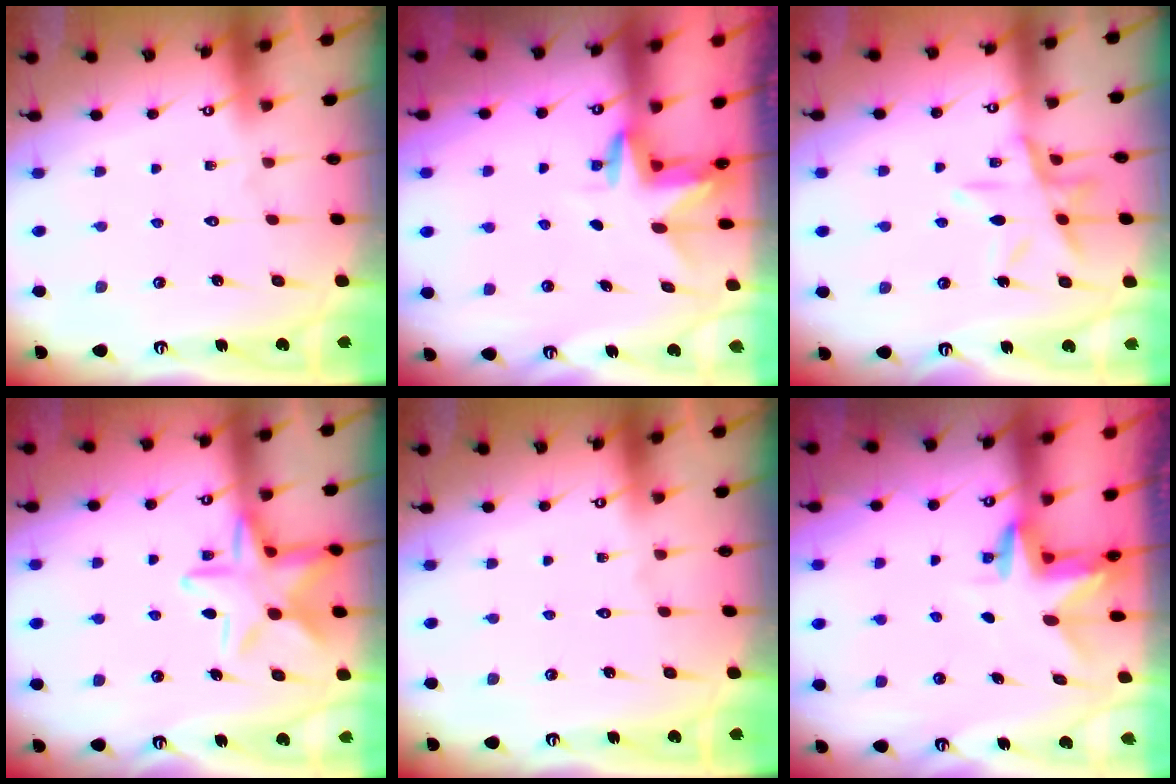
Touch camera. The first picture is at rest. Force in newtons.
{"total": 3.1, "press": 3.0, "slide": 0.3}
{"total": 11.3, "press": 11.3, "slide": 0.9}
{"total": 14.0, "press": 13.9, "slide": 1.0}
{"total": 0.0}
{"total": 3.0, "press": 3.0, "slide": 0.2}